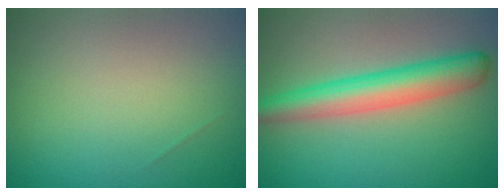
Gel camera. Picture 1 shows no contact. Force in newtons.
{"total": 5.2, "press": 5.2, "slide": 0.2}